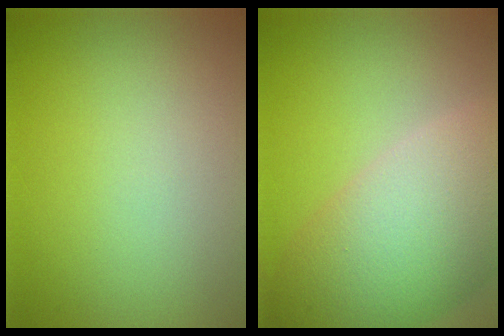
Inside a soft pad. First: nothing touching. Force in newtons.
{"total": 10.6, "press": 10.6, "slide": 0.6}